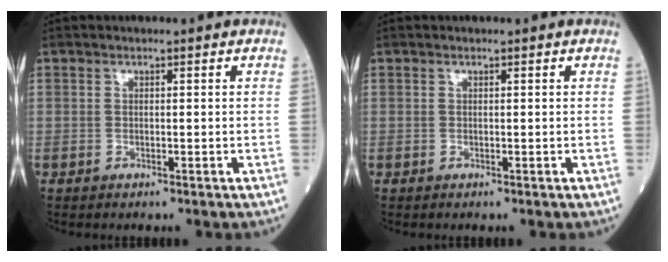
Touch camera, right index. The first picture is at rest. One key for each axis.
{"total": 0.0}